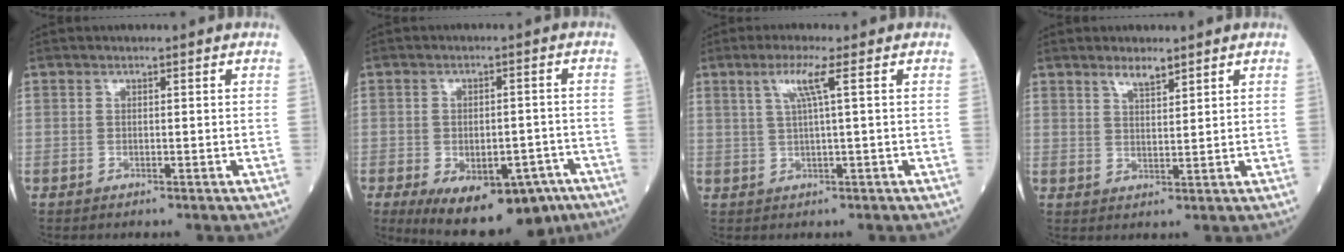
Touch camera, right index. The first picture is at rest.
{"total": 16.0, "force": [-9.3, 8.1, 10.3], "torque": [-0.159, -0.001, -0.123]}
{"total": 4.2, "force": [1.6, -0.6, 3.8], "torque": [-0.081, 0.003, 0.034]}
{"total": 2.8, "force": [2.3, 0.5, 1.6], "torque": [-0.033, -0.002, 0.043]}